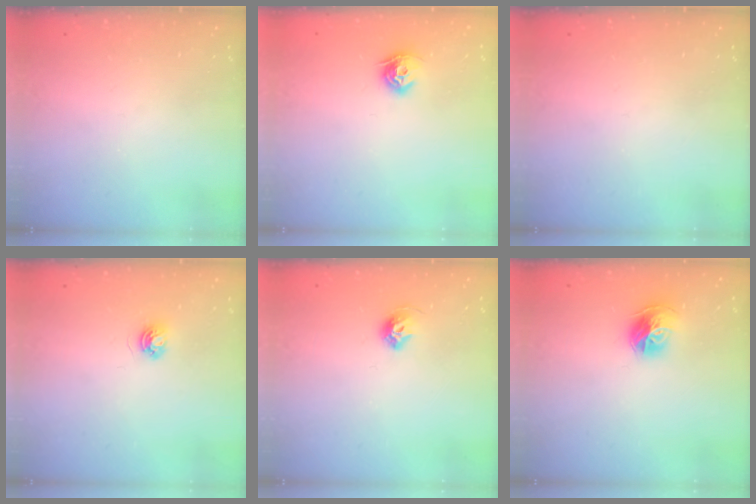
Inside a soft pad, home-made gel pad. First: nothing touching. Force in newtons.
{"total": 7.8, "press": 7.8, "slide": 0.4}
{"total": 0.0}
{"total": 3.7, "press": 3.7, "slide": 0.5}
{"total": 7.3, "press": 7.3, "slide": 0.8}
{"total": 10.6, "press": 10.5, "slide": 1.2}